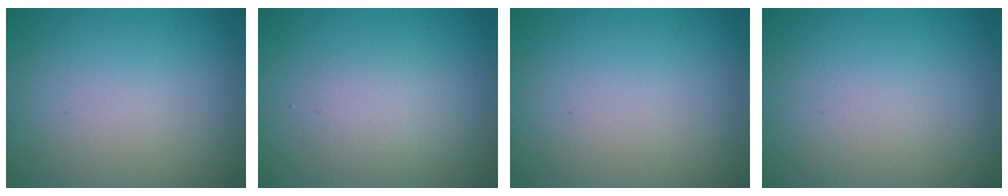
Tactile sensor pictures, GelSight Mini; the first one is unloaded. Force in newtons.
{"total": 2.1, "press": 2.1, "slide": 0.2}
{"total": 0.0}
{"total": 0.0}